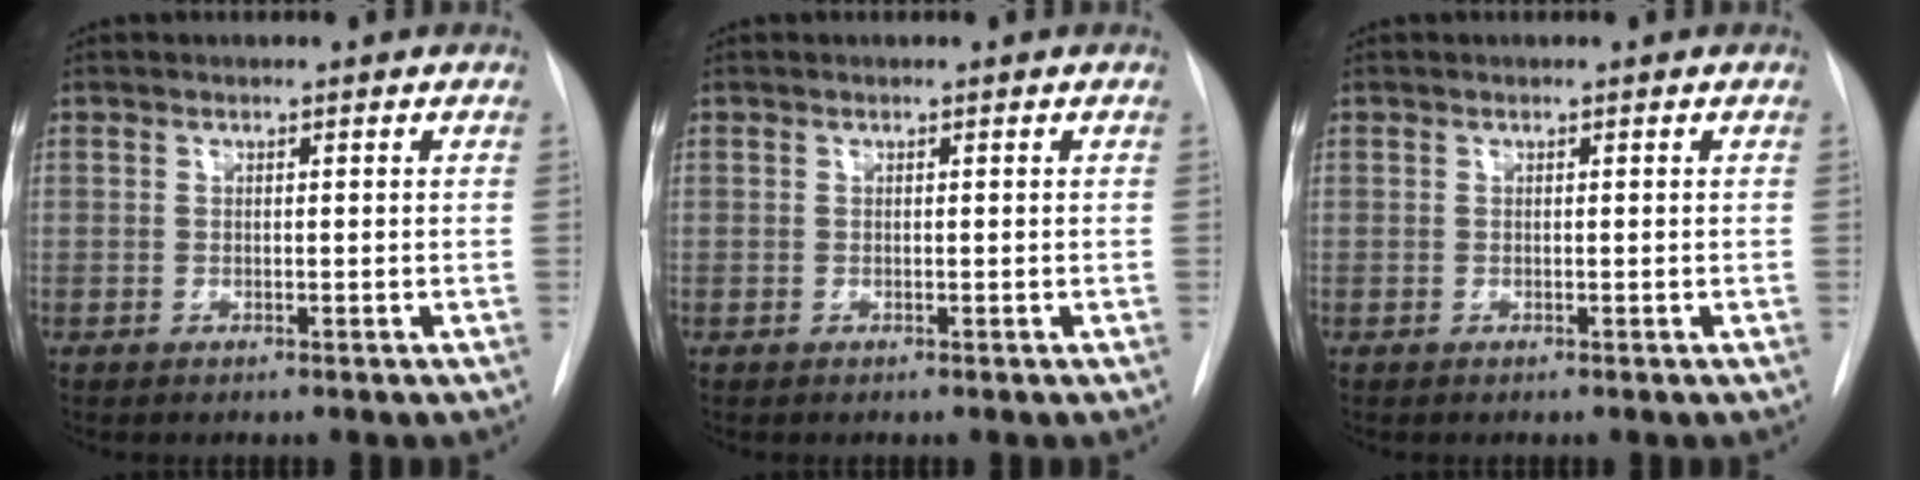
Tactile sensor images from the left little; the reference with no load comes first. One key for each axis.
{"total": 0.0}
{"total": 0.0}